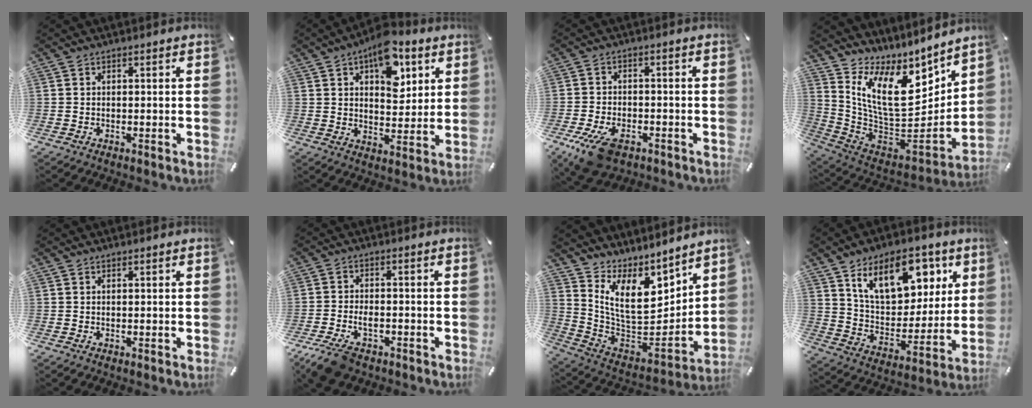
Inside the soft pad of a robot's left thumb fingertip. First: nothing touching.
{"total": 12.3, "force": [6.4, 7.1, 7.7], "torque": [-0.095, -0.029, 0.109]}
{"total": 9.1, "force": [-4.9, 5.0, 5.9], "torque": [-0.131, 0.012, -0.088]}
{"total": 16.6, "force": [7.2, 10.1, 11.1], "torque": [-0.217, -0.074, 0.134]}
{"total": 0.0}
{"total": 6.5, "force": [-3.4, 3.8, 4.0], "torque": [-0.081, 0.013, -0.059]}
{"total": 14.4, "force": [7.5, 8.9, 8.6], "torque": [-0.171, -0.078, 0.142]}
{"total": 17.3, "force": [9.7, 10.3, 9.9], "torque": [-0.155, -0.041, 0.173]}